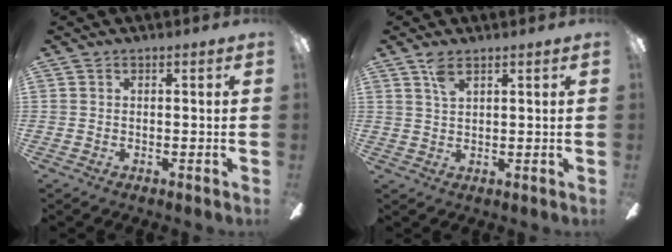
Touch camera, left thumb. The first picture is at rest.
{"total": 3.4, "force": [2.3, 1.2, 2.2], "torque": [-0.052, 0.002, 0.041]}